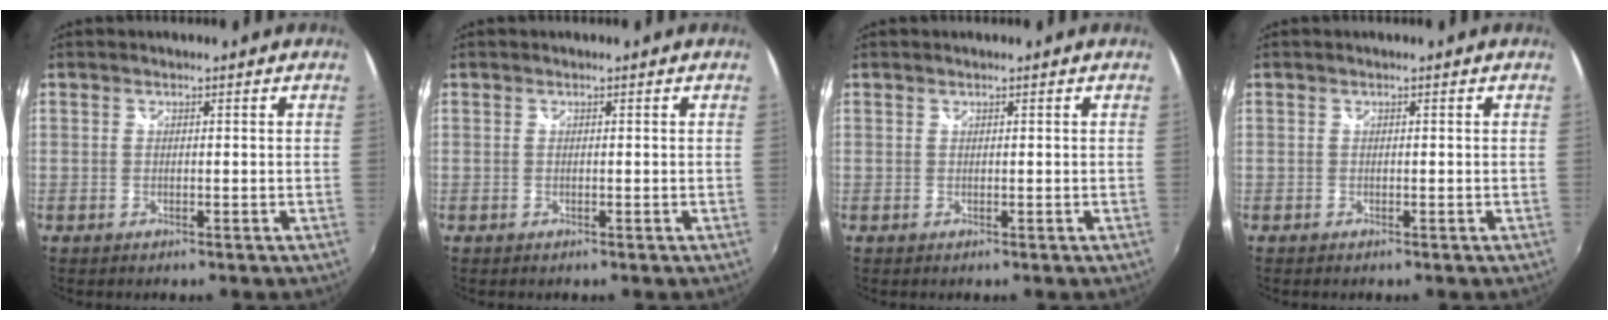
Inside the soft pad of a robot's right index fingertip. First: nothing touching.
{"total": 0.0}
{"total": 0.0}
{"total": 0.0}